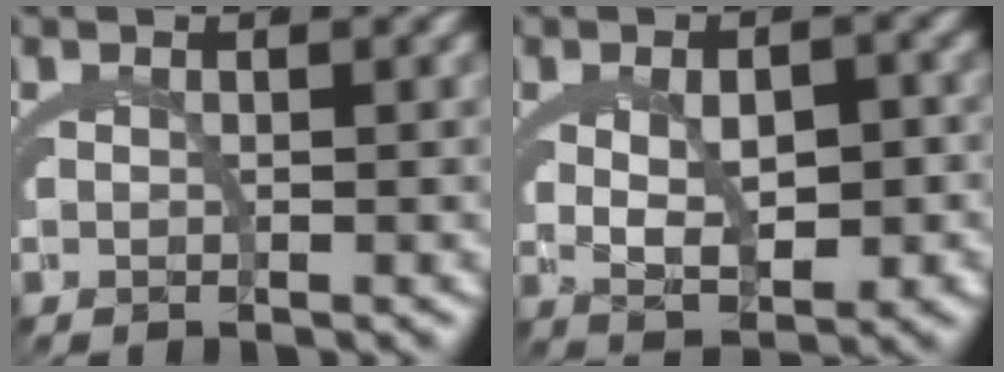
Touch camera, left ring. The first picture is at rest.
{"total": 5.0, "force": [0.0, 2.8, 4.2], "torque": [-0.065, -0.015, 0.012]}